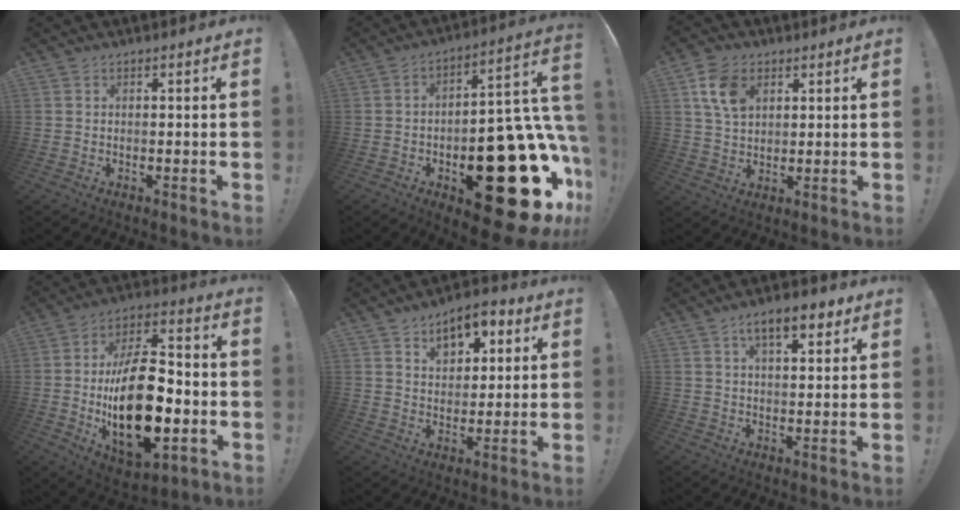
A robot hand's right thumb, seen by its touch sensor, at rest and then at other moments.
{"total": 31.1, "force": [-9.6, 14.9, 25.5], "torque": [-0.285, 0.043, -0.115]}
{"total": 10.0, "force": [4.1, 6.8, 6.1], "torque": [-0.101, -0.005, 0.078]}
{"total": 25.8, "force": [-4.1, 13.7, 21.4], "torque": [-0.388, 0.011, -0.059]}
{"total": 9.7, "force": [5.6, 6.0, 5.2], "torque": [-0.065, -0.025, 0.100]}
{"total": 9.1, "force": [5.1, 3.5, 6.7], "torque": [-0.093, -0.016, 0.085]}